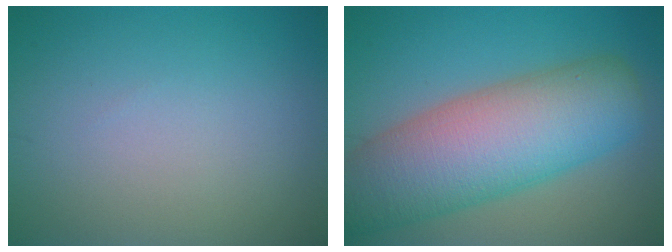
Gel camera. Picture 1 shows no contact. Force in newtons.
{"total": 11.3, "press": 11.3, "slide": 0.6}